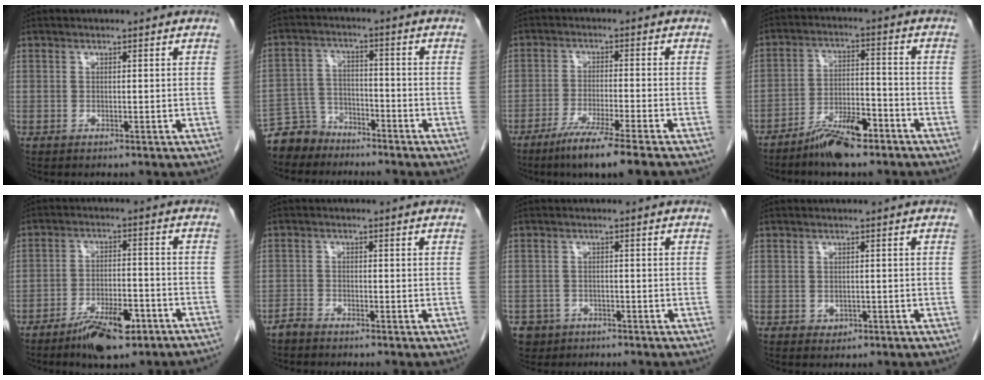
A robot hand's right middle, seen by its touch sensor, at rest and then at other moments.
{"total": 6.0, "force": [-5.3, 2.8, -0.3], "torque": [0.007, 0.004, -0.106]}
{"total": 8.3, "force": [-6.0, -1.1, 5.6], "torque": [-0.093, -0.024, -0.105]}
{"total": 8.0, "force": [-5.9, 2.0, 5.1], "torque": [-0.092, 0.000, -0.104]}
{"total": 9.5, "force": [-6.8, 2.3, 6.3], "torque": [-0.096, 0.001, -0.107]}
{"total": 1.8, "force": [-1.7, 0.4, 0.2], "torque": [-0.007, -0.001, -0.033]}
{"total": 4.1, "force": [-2.6, 3.3, 0.1], "torque": [-0.003, 0.007, -0.042]}
{"total": 1.1, "force": [-0.3, 0.9, 0.4], "torque": [-0.006, 0.002, 0.000]}